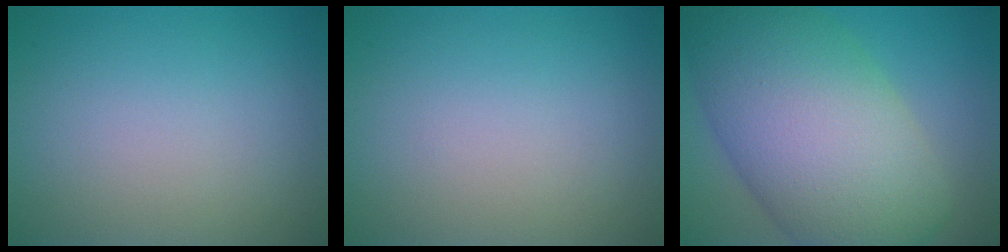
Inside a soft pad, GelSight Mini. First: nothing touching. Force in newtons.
{"total": 0.0}
{"total": 14.0, "press": 14.0, "slide": 0.2}